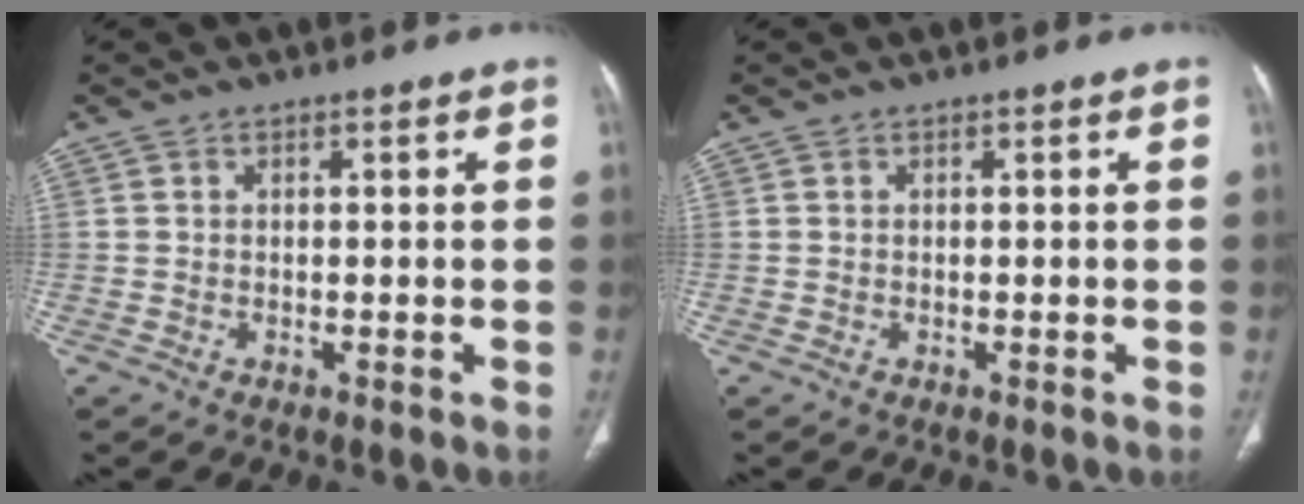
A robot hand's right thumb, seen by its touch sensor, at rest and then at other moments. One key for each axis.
{"total": 0.0}